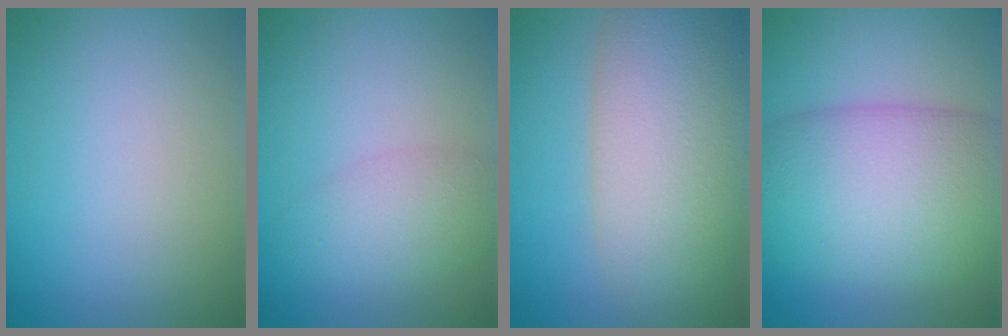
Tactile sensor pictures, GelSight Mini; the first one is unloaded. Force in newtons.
{"total": 3.0, "press": 3.0, "slide": 0.0}
{"total": 9.8, "press": 9.8, "slide": 0.6}
{"total": 11.4, "press": 11.4, "slide": 0.6}